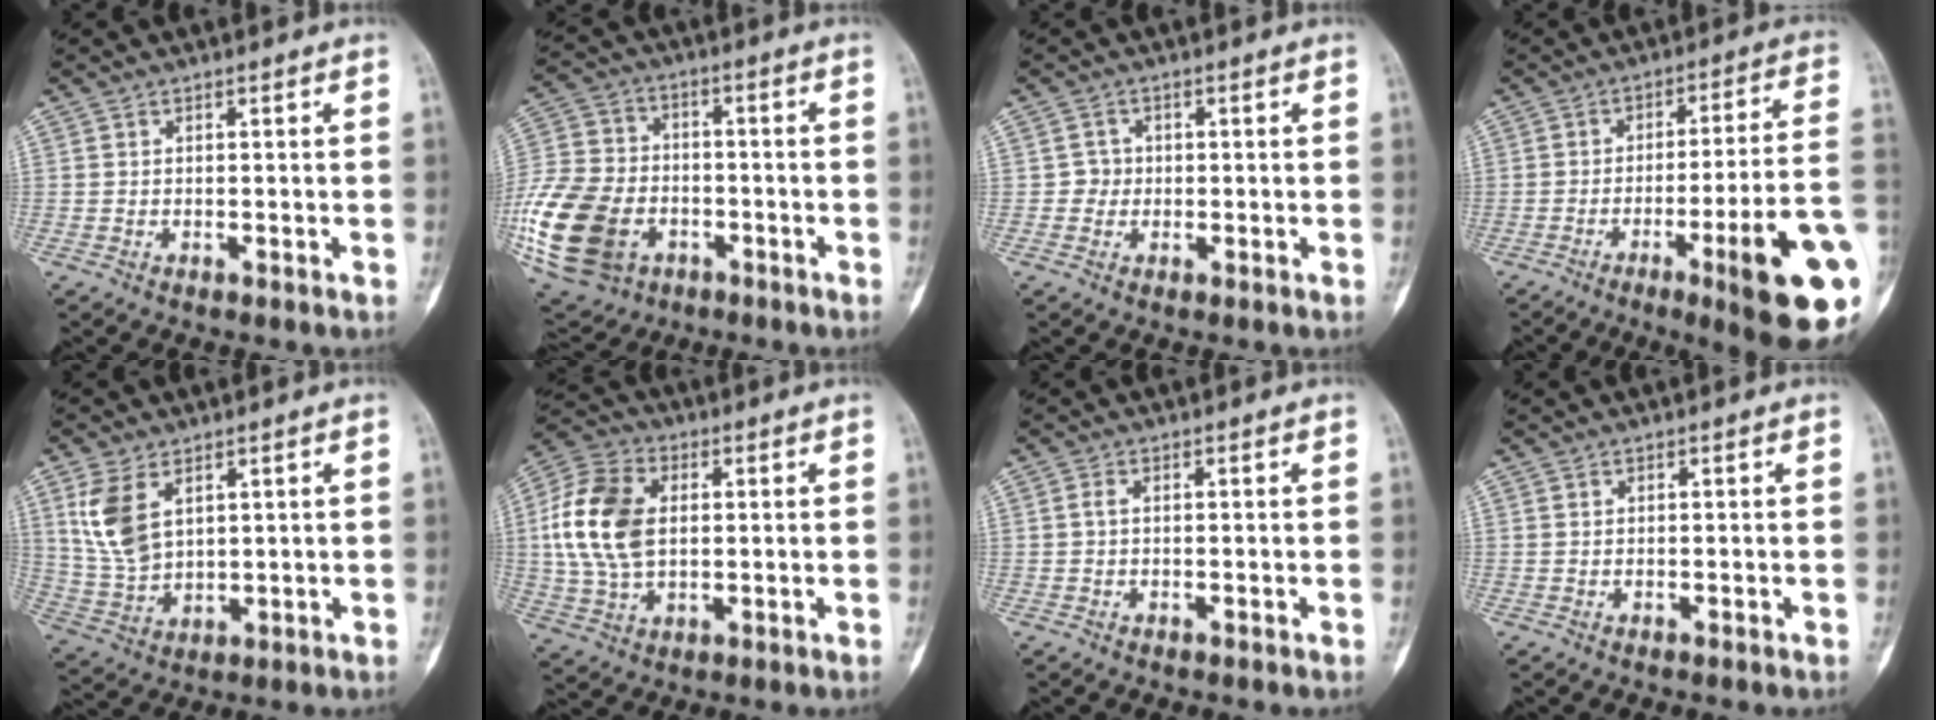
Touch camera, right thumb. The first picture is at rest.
{"total": 21.7, "force": [-6.9, 15.6, 13.4], "torque": [-0.300, 0.006, -0.115]}
{"total": 2.2, "force": [-0.2, 2.2, 0.3], "torque": [0.012, 0.009, -0.011]}
{"total": 20.5, "force": [-7.2, 2.4, 19.0], "torque": [-0.210, 0.014, -0.099]}
{"total": 9.6, "force": [3.9, 5.7, 6.7], "torque": [-0.134, -0.012, 0.091]}
{"total": 15.3, "force": [1.7, 10.1, 11.3], "torque": [-0.219, 0.011, 0.029]}
{"total": 0.9, "force": [0.0, 0.4, 0.8], "torque": [-0.017, 0.000, -0.004]}
{"total": 0.0}